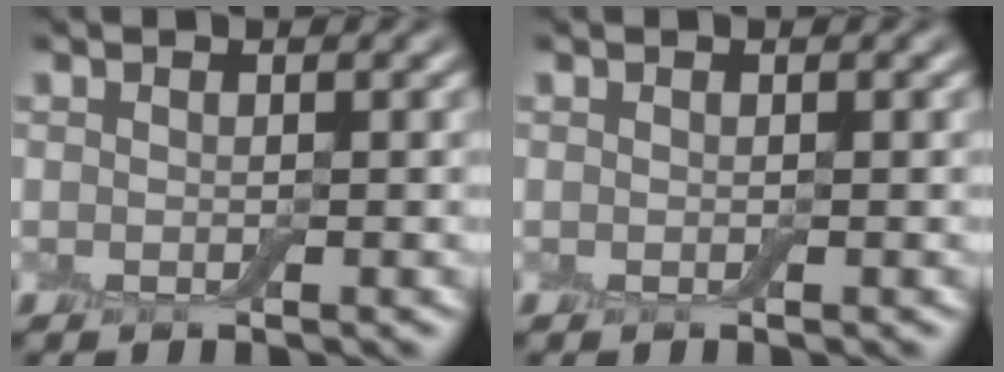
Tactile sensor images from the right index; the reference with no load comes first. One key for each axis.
{"total": 0.0}